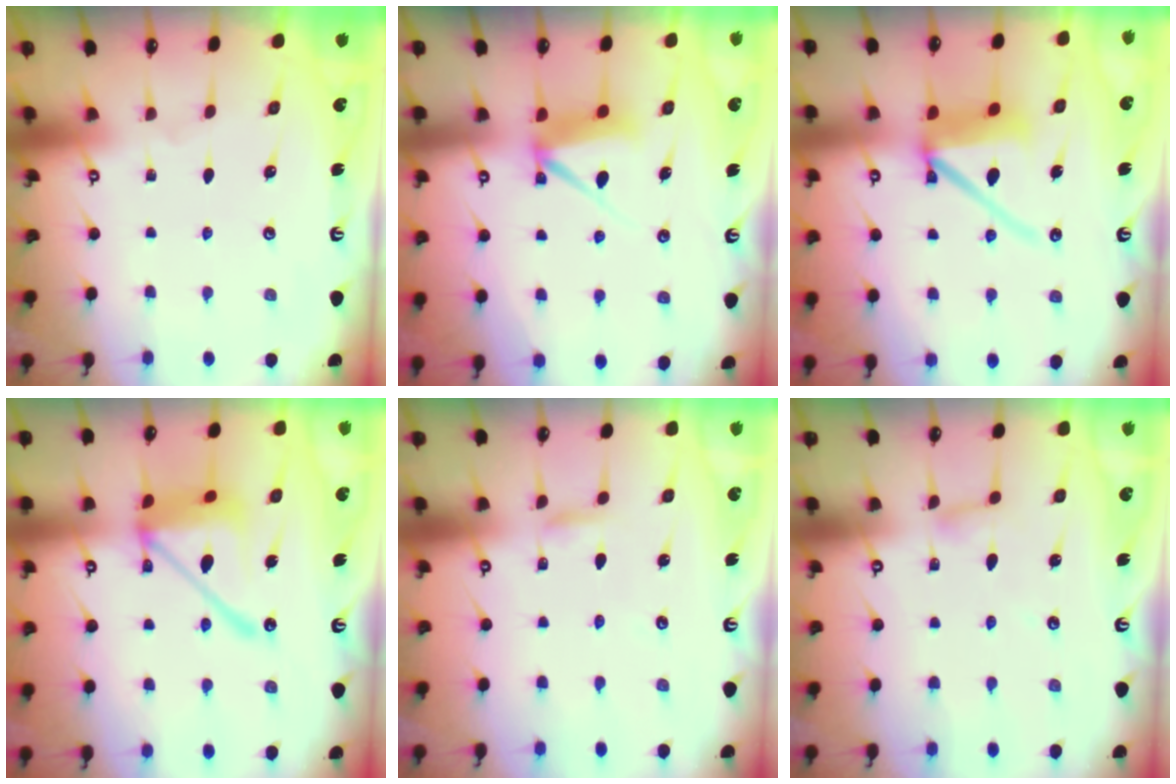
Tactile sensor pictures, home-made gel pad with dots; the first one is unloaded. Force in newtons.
{"total": 7.8, "press": 7.7, "slide": 0.6}
{"total": 11.5, "press": 11.4, "slide": 1.6}
{"total": 15.7, "press": 15.7, "slide": 1.2}
{"total": 2.4, "press": 2.4, "slide": 0.1}
{"total": 2.8, "press": 2.8, "slide": 0.2}